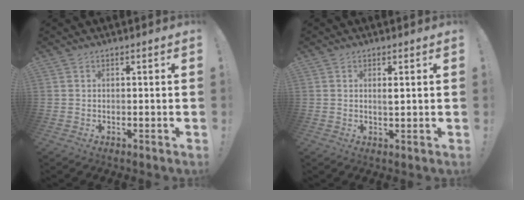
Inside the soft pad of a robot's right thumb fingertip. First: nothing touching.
{"total": 1.5, "force": [0.4, 0.3, 1.4], "torque": [-0.018, -0.006, 0.005]}